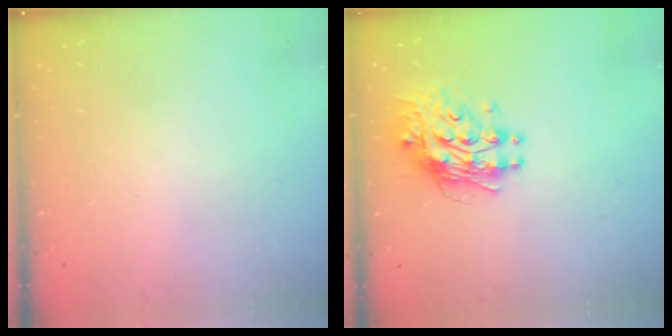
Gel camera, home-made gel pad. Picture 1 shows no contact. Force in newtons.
{"total": 10.1, "press": 10.1, "slide": 0.8}